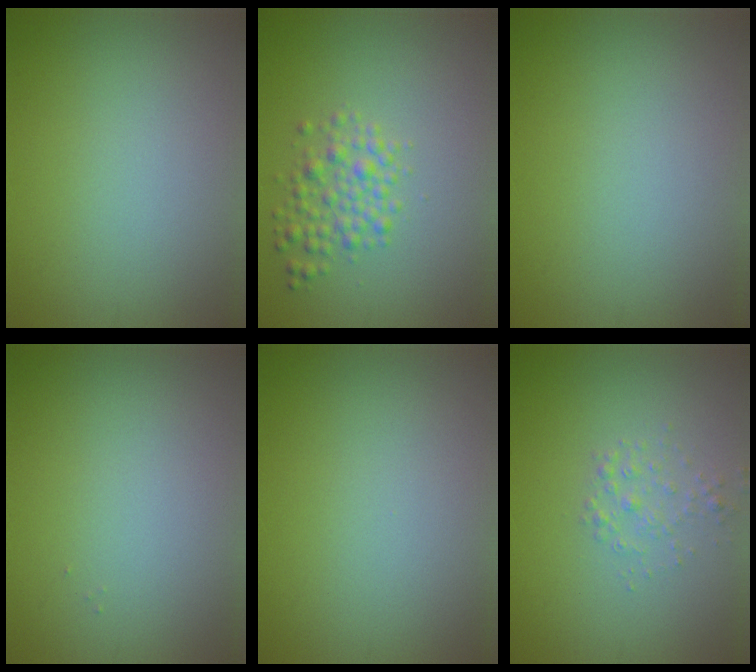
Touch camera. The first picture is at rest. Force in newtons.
{"total": 2.8, "press": 2.8, "slide": 0.1}
{"total": 0.0}
{"total": 0.0}
{"total": 0.0}
{"total": 1.4, "press": 1.4, "slide": 0.0}